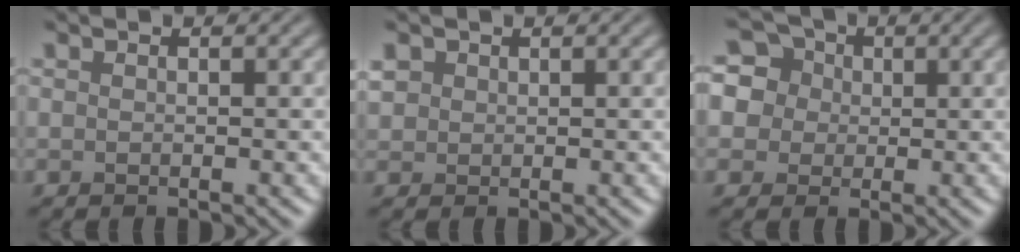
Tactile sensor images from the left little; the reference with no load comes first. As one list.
[{"total": 1.4, "force": [0.4, 1.3, 0.4], "torque": [-0.019, 0.000, 0.008]}, {"total": 12.4, "force": [5.5, 9.8, 5.3], "torque": [-0.146, 0.049, 0.078]}]